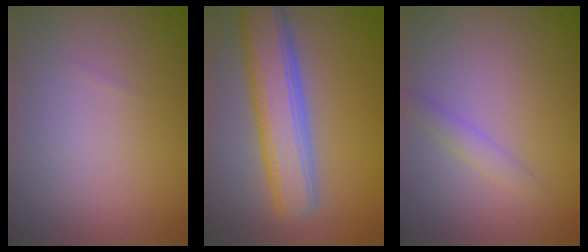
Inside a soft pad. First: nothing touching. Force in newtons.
{"total": 6.4, "press": 6.4, "slide": 0.4}
{"total": 1.3, "press": 1.3, "slide": 0.0}